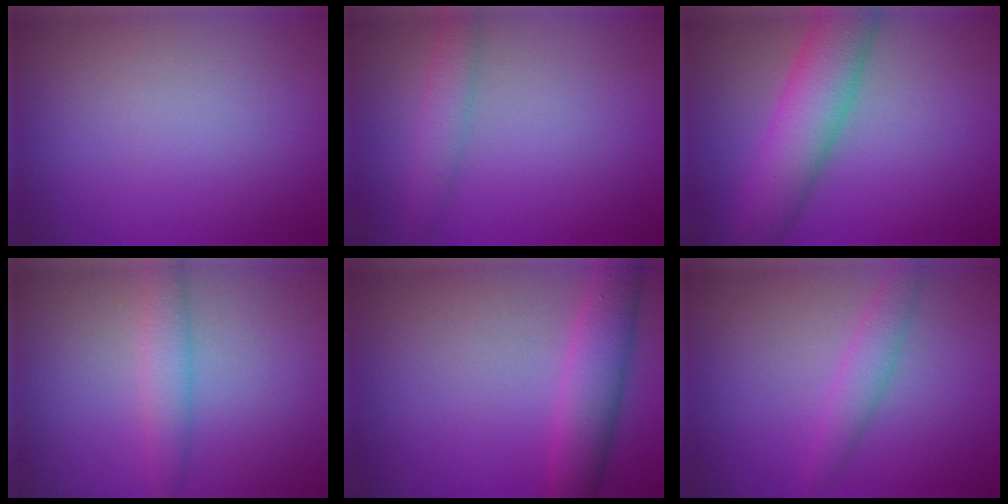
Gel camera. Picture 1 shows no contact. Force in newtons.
{"total": 2.4, "press": 2.4, "slide": 0.1}
{"total": 6.3, "press": 6.3, "slide": 0.3}
{"total": 2.4, "press": 2.4, "slide": 0.1}
{"total": 3.5, "press": 3.5, "slide": 0.3}
{"total": 2.1, "press": 2.1, "slide": 0.0}